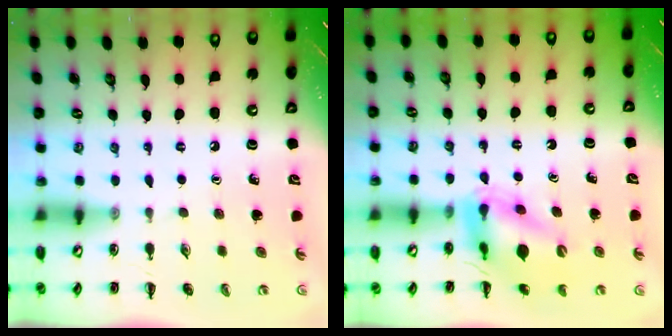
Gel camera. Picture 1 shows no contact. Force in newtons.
{"total": 11.9, "press": 11.5, "slide": 3.3}